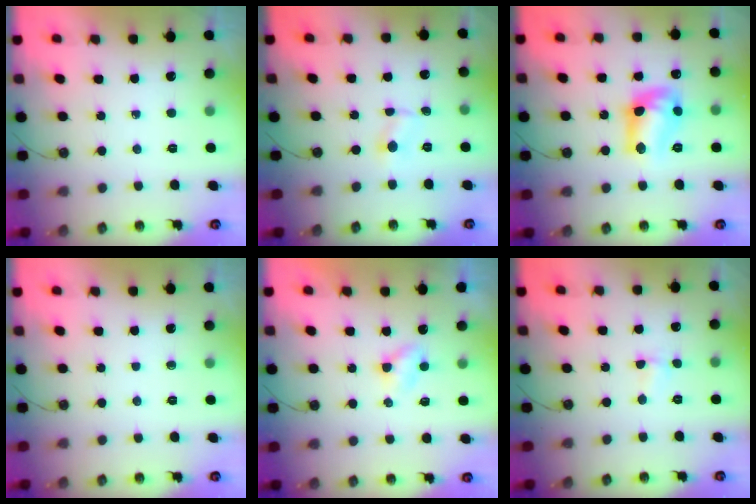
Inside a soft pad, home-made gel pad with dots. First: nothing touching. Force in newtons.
{"total": 1.7, "press": 1.6, "slide": 0.2}
{"total": 12.2, "press": 12.2, "slide": 0.8}
{"total": 0.0}
{"total": 3.1, "press": 3.1, "slide": 0.4}
{"total": 1.5, "press": 1.2, "slide": 1.0}